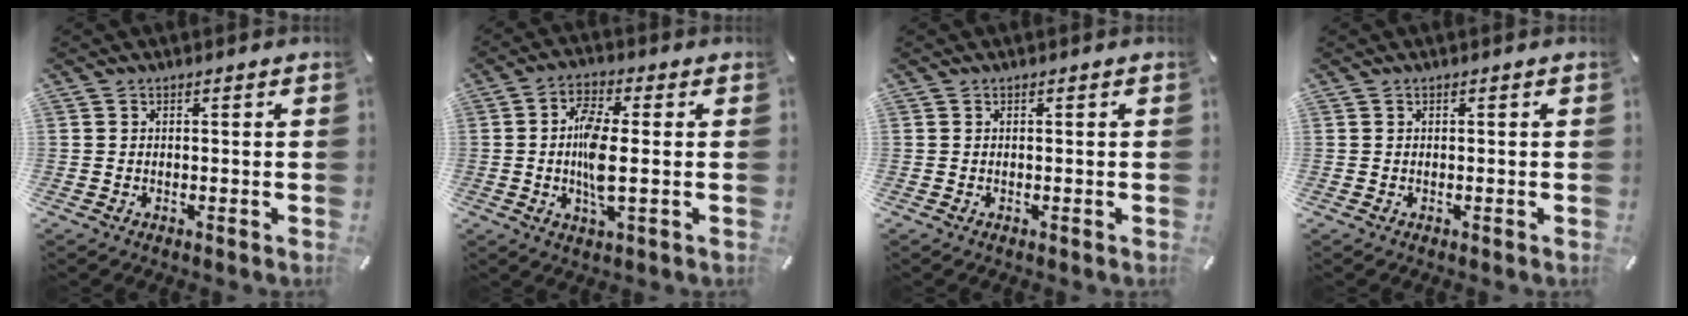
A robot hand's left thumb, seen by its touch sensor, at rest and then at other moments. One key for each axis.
{"total": 8.9, "fx": -0.3, "fy": 3.0, "fz": 8.4, "tx": -0.176, "ty": -0.005, "tz": -0.008}
{"total": 0.0}
{"total": 0.0}